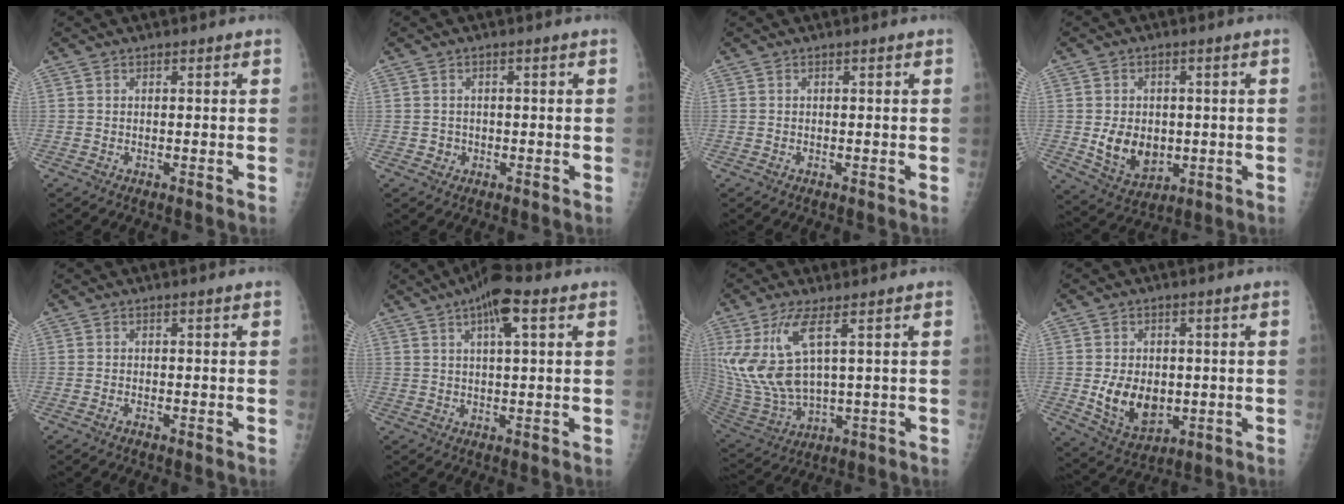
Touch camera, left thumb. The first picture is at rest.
{"total": 1.6, "force": [-0.3, 1.5, 0.2], "torque": [0.011, 0.007, -0.003]}
{"total": 0.0}
{"total": 9.1, "force": [-0.6, 6.9, 6.0], "torque": [-0.065, -0.007, 0.009]}
{"total": 0.8, "force": [-0.5, 0.3, 0.5], "torque": [-0.008, 0.001, -0.012]}
{"total": 7.7, "force": [3.5, 2.2, 6.5], "torque": [-0.107, 0.006, 0.053]}
{"total": 14.0, "force": [4.8, 5.6, 11.9], "torque": [-0.265, -0.019, 0.110]}
{"total": 10.3, "force": [-0.8, 7.3, 7.2], "torque": [-0.087, -0.010, 0.005]}